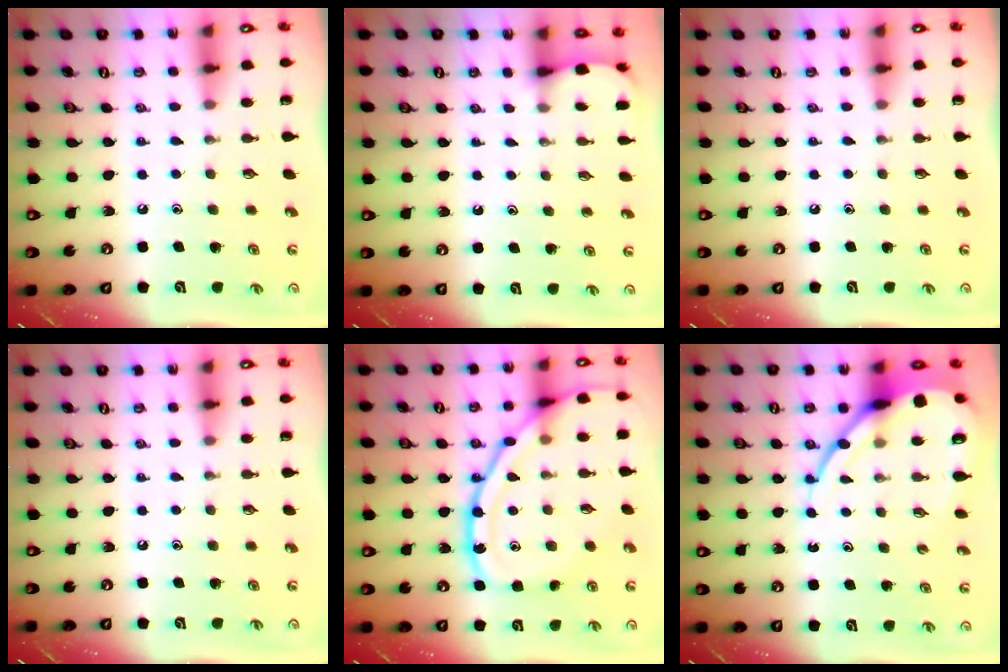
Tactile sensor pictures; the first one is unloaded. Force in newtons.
{"total": 1.8, "press": 1.7, "slide": 0.2}
{"total": 0.0}
{"total": 0.0}
{"total": 18.1, "press": 18.1, "slide": 1.0}
{"total": 13.4, "press": 13.3, "slide": 1.4}